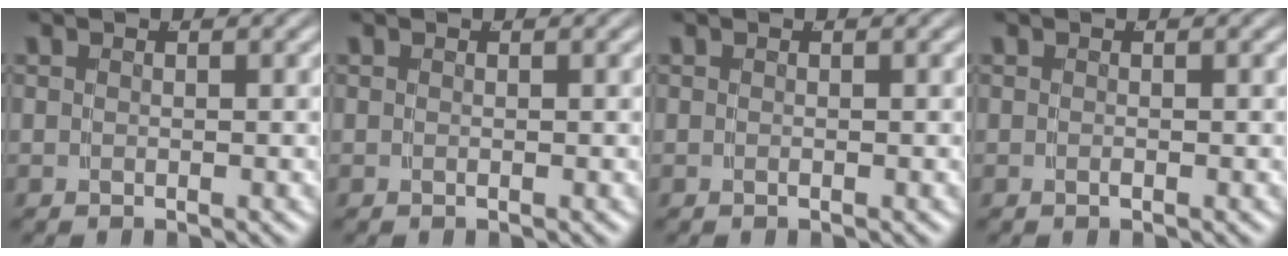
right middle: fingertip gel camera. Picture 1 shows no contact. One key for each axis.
{"total": 0.0}
{"total": 0.0}
{"total": 0.0}